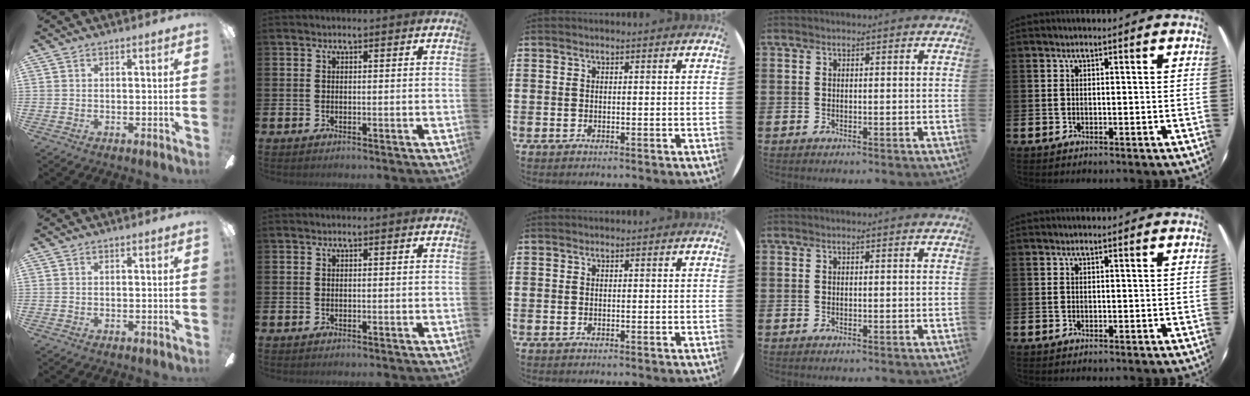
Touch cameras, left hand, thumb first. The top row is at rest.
{}